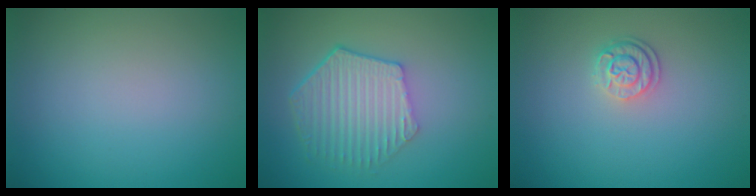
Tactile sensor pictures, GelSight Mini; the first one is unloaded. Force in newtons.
{"total": 5.9, "press": 4.5, "slide": 3.9}
{"total": 2.1, "press": 1.8, "slide": 1.2}